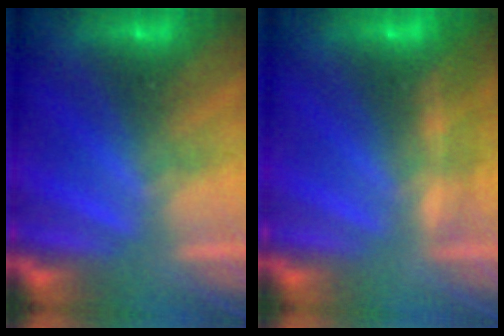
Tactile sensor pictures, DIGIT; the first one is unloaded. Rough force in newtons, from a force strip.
{"total": 1.5}